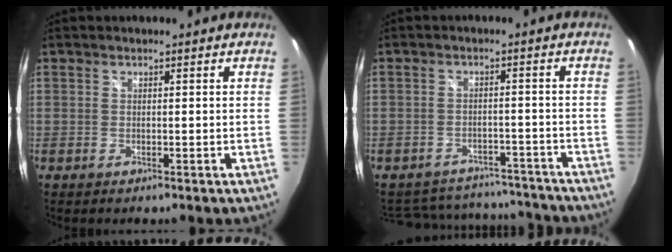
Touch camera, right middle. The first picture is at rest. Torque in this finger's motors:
{"motor_torque": [-0.51, -0.94, -0.16, -0.03]}